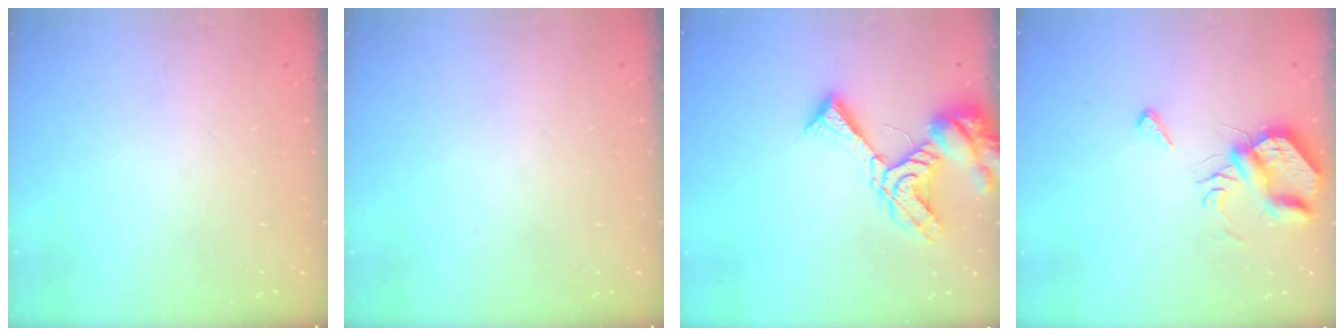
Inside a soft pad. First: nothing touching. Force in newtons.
{"total": 0.0}
{"total": 13.9, "press": 13.8, "slide": 1.9}
{"total": 8.4, "press": 8.3, "slide": 1.0}